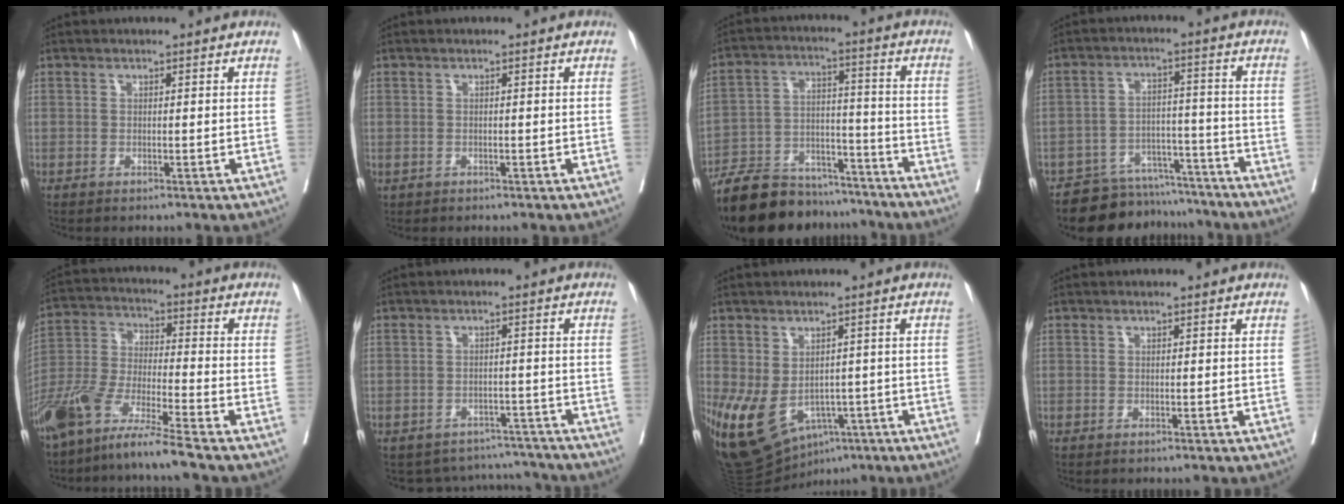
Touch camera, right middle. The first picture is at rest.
{"total": 0.0}
{"total": 16.6, "force": [-14.6, 5.9, 5.1], "torque": [-0.095, 0.016, -0.233]}
{"total": 10.5, "force": [-9.8, 3.9, 0.2], "torque": [0.011, 0.029, -0.142]}
{"total": 11.2, "force": [-8.7, -0.5, 6.9], "torque": [-0.149, -0.022, -0.175]}
{"total": 7.5, "force": [-7.1, 2.1, -0.8], "torque": [0.019, 0.030, -0.084]}
{"total": 14.8, "force": [-6.4, 9.7, 9.2], "torque": [-0.192, -0.011, -0.082]}
{"total": 0.0}